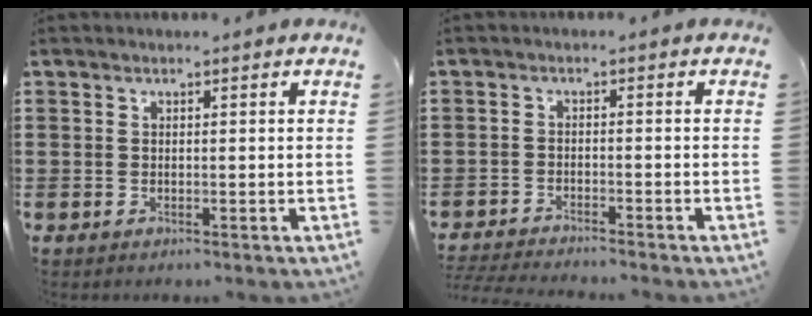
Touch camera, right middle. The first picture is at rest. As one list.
[{"total": 2.7, "force": [-2.7, -0.2, 0.2], "torque": [-0.014, -0.006, -0.058]}]